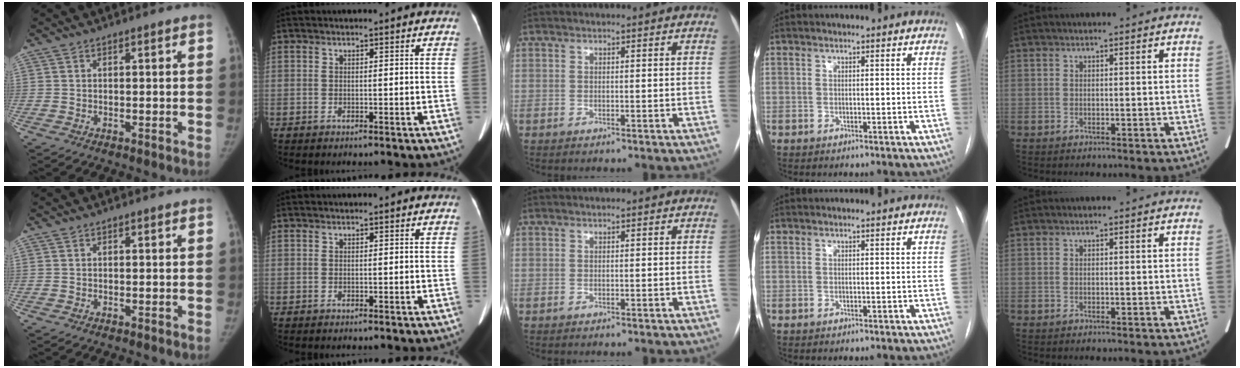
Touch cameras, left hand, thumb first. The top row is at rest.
{}